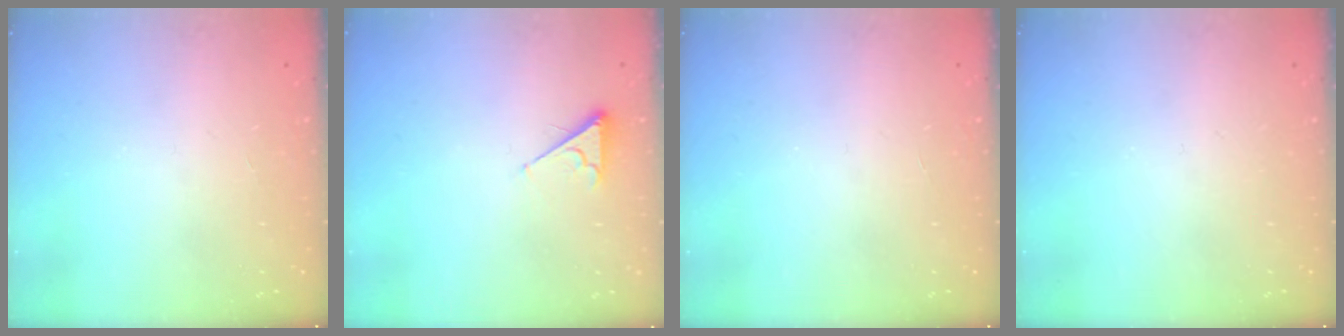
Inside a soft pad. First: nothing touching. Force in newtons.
{"total": 3.0, "press": 2.9, "slide": 0.4}
{"total": 0.0}
{"total": 0.0}